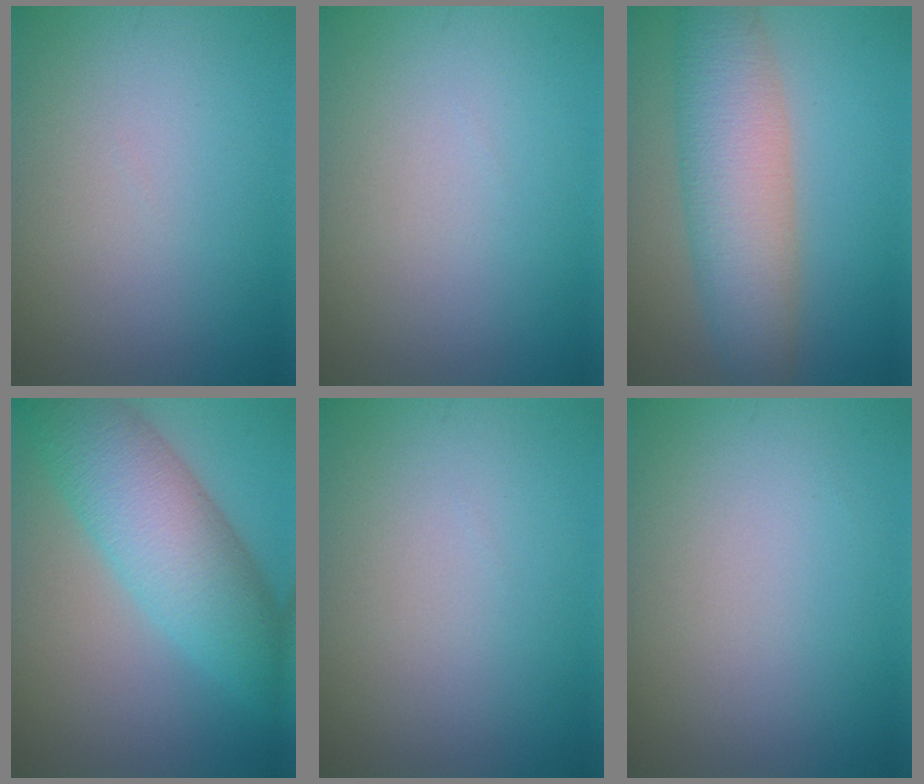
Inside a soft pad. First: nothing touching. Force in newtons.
{"total": 0.0}
{"total": 7.3, "press": 7.3, "slide": 0.2}
{"total": 8.5, "press": 8.5, "slide": 0.1}
{"total": 0.0}
{"total": 0.0}